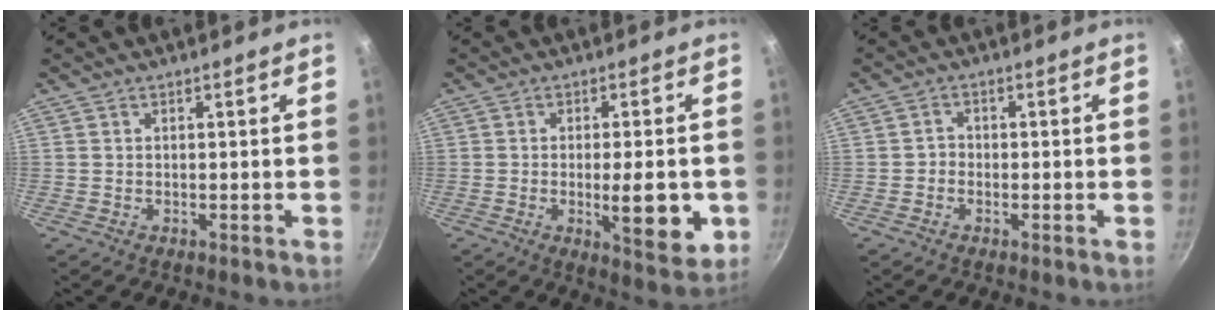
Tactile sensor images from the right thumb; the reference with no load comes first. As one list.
[{"total": 10.5, "force": [-2.0, 3.3, 9.7], "torque": [-0.122, -0.008, -0.023]}, {"total": 1.6, "force": [-0.7, 1.3, 0.5], "torque": [-0.003, 0.009, -0.017]}]